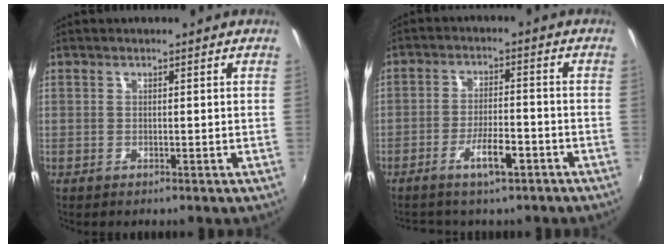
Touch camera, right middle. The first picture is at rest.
{"total": 5.8, "force": [-3.8, 1.8, 3.9], "torque": [-0.081, 0.003, -0.058]}